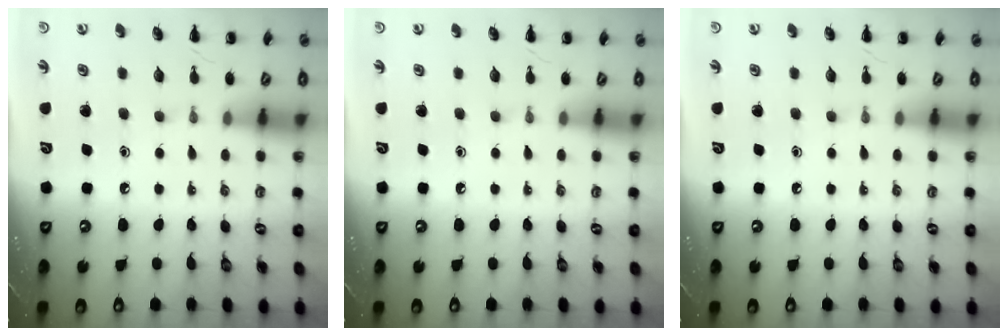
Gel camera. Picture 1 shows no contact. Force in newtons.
{"total": 0.0}
{"total": 0.0}